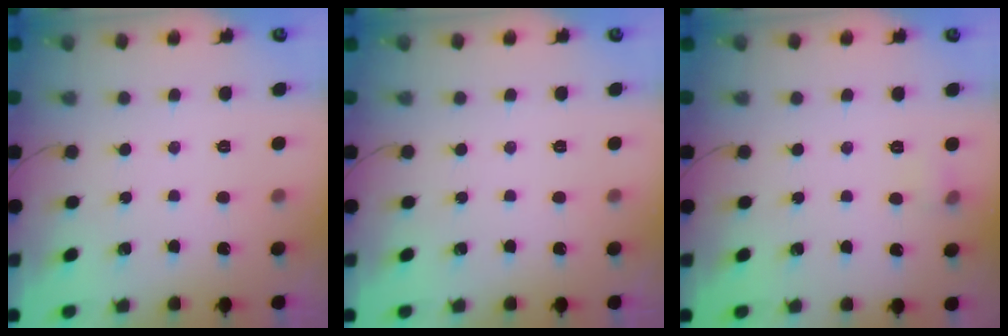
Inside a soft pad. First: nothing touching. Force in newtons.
{"total": 0.0}
{"total": 5.2, "press": 3.9, "slide": 3.4}